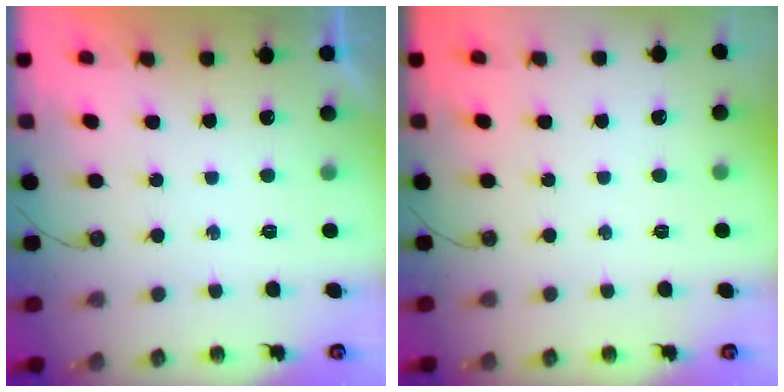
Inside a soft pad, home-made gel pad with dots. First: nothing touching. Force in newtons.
{"total": 0.0}